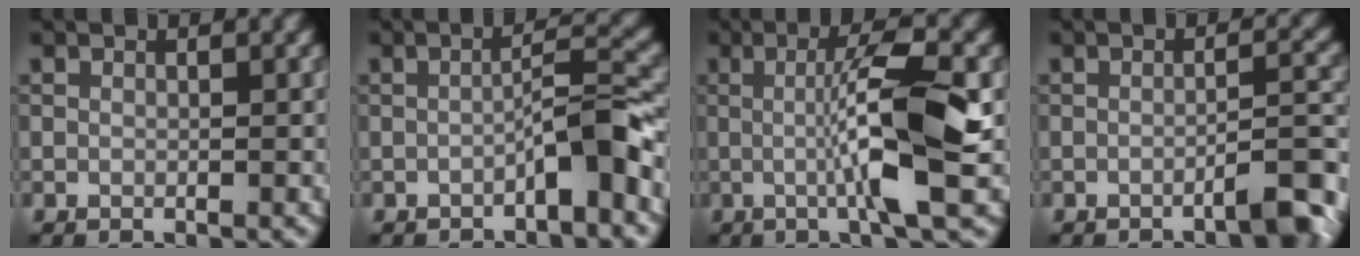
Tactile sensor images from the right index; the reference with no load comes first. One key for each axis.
{"total": 3.6, "fx": -1.7, "fy": 0.3, "fz": 3.1, "tx": -0.049, "ty": 0.020, "tz": -0.033}
{"total": 7.7, "fx": -0.1, "fy": 1.2, "fz": 7.6, "tx": -0.122, "ty": -0.001, "tz": -0.005}
{"total": 4.1, "fx": -2.7, "fy": 0.7, "fz": 3.0, "tx": -0.029, "ty": 0.017, "tz": -0.049}